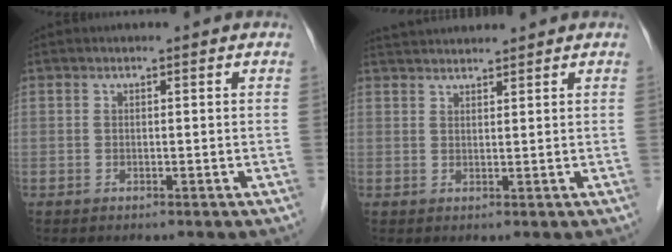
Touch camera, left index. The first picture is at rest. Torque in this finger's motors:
{"motor_torque": [0.40, -0.68, 0.12, 0.03]}